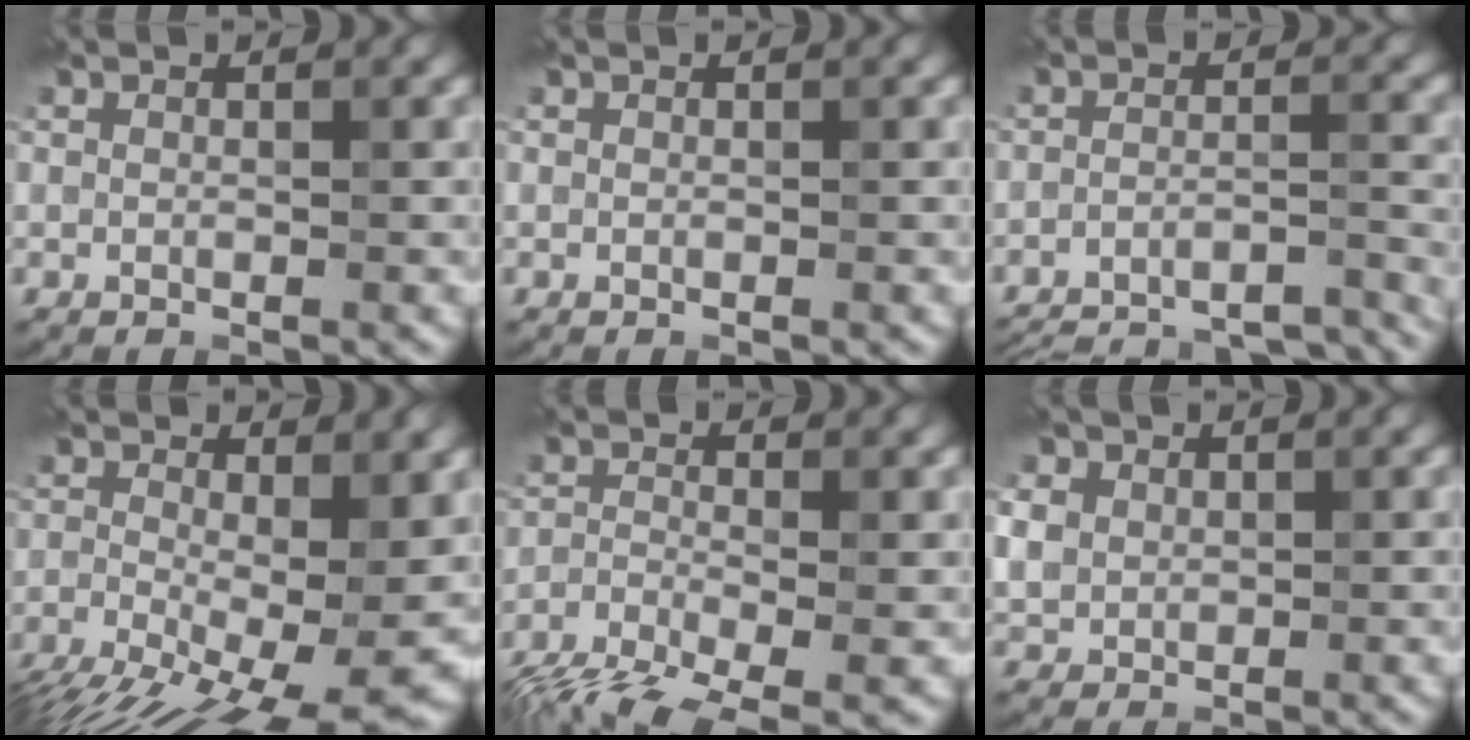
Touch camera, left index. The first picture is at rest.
{"total": 0.0}
{"total": 14.0, "force": [-13.2, 3.3, 3.2], "torque": [-0.027, 0.004, -0.160]}
{"total": 13.9, "force": [-4.4, 5.5, 12.0], "torque": [-0.198, -0.027, -0.065]}
{"total": 7.9, "force": [-5.9, 2.4, 4.6], "torque": [-0.099, -0.035, -0.109]}
{"total": 3.5, "force": [1.2, 3.0, 1.5], "torque": [-0.060, 0.015, 0.026]}